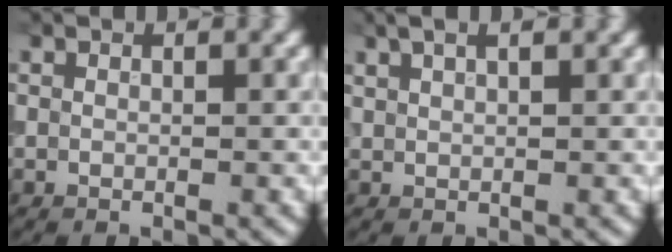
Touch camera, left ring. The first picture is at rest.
{"total": 3.5, "force": [2.3, 1.4, 2.3], "torque": [-0.022, 0.016, 0.017]}